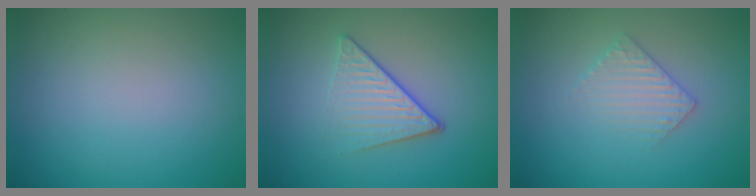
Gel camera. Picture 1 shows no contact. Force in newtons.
{"total": 4.1, "press": 2.8, "slide": 3.1}
{"total": 2.2, "press": 2.2, "slide": 0.5}